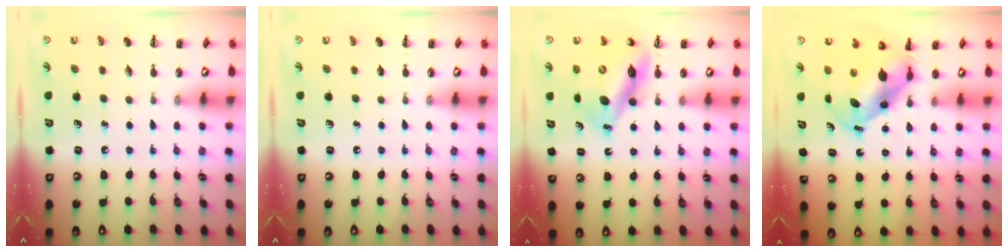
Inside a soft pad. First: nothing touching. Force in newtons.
{"total": 0.0}
{"total": 12.9, "press": 12.3, "slide": 4.0}
{"total": 6.5, "press": 6.4, "slide": 1.2}